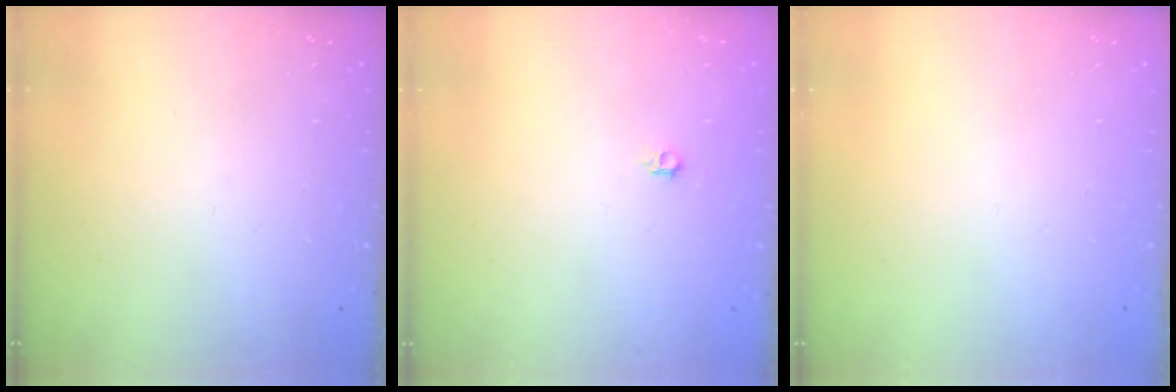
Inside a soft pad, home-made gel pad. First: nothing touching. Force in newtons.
{"total": 3.6, "press": 3.5, "slide": 0.8}
{"total": 0.0}